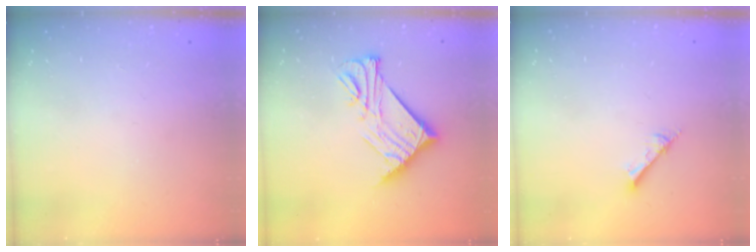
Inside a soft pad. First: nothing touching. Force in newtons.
{"total": 15.4, "press": 15.4, "slide": 0.4}
{"total": 2.6, "press": 2.6, "slide": 0.1}